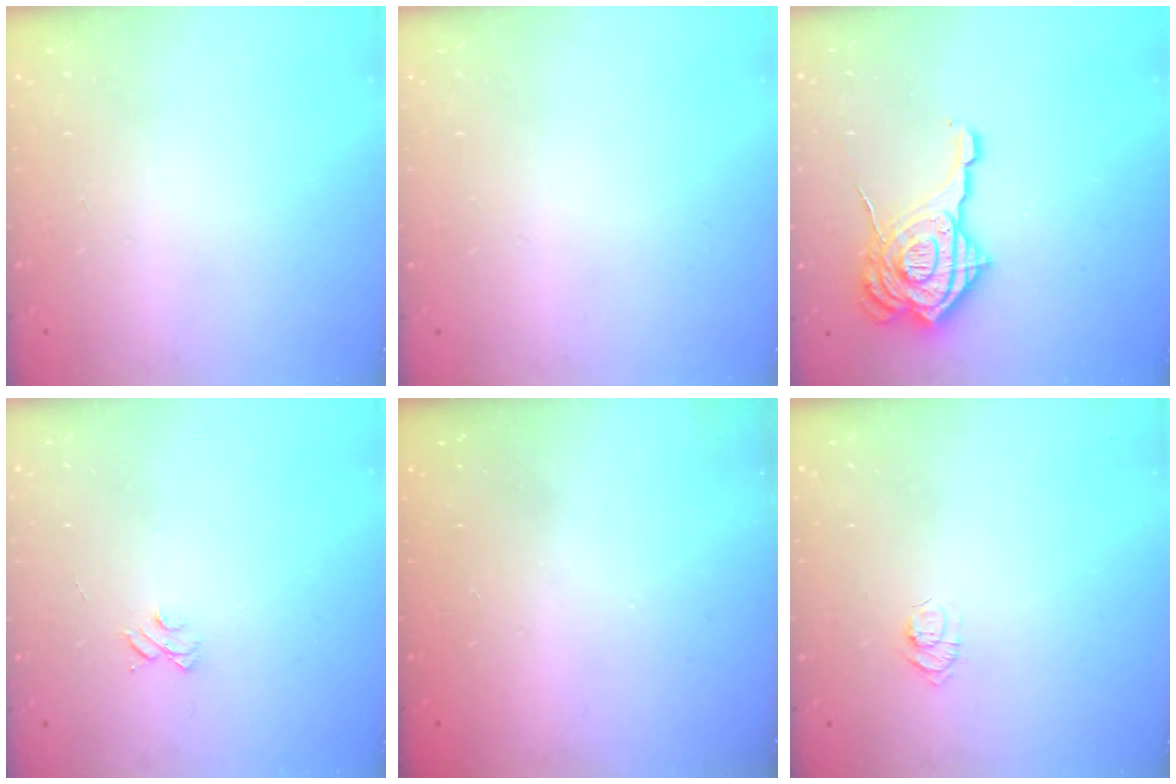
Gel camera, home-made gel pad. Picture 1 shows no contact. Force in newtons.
{"total": 0.0}
{"total": 18.9, "press": 18.8, "slide": 1.9}
{"total": 4.0, "press": 4.0, "slide": 0.3}
{"total": 2.3, "press": 2.2, "slide": 0.8}
{"total": 4.7, "press": 4.7, "slide": 0.5}